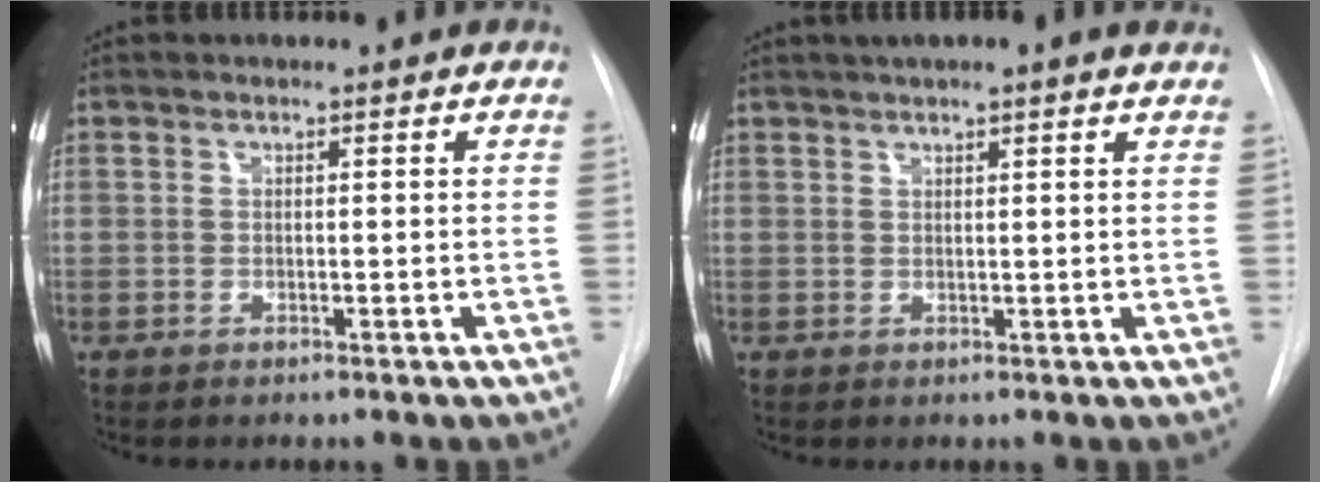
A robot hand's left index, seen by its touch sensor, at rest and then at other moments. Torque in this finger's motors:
{"motor_torque": [0.70, -1.08, -0.02, 0.02]}